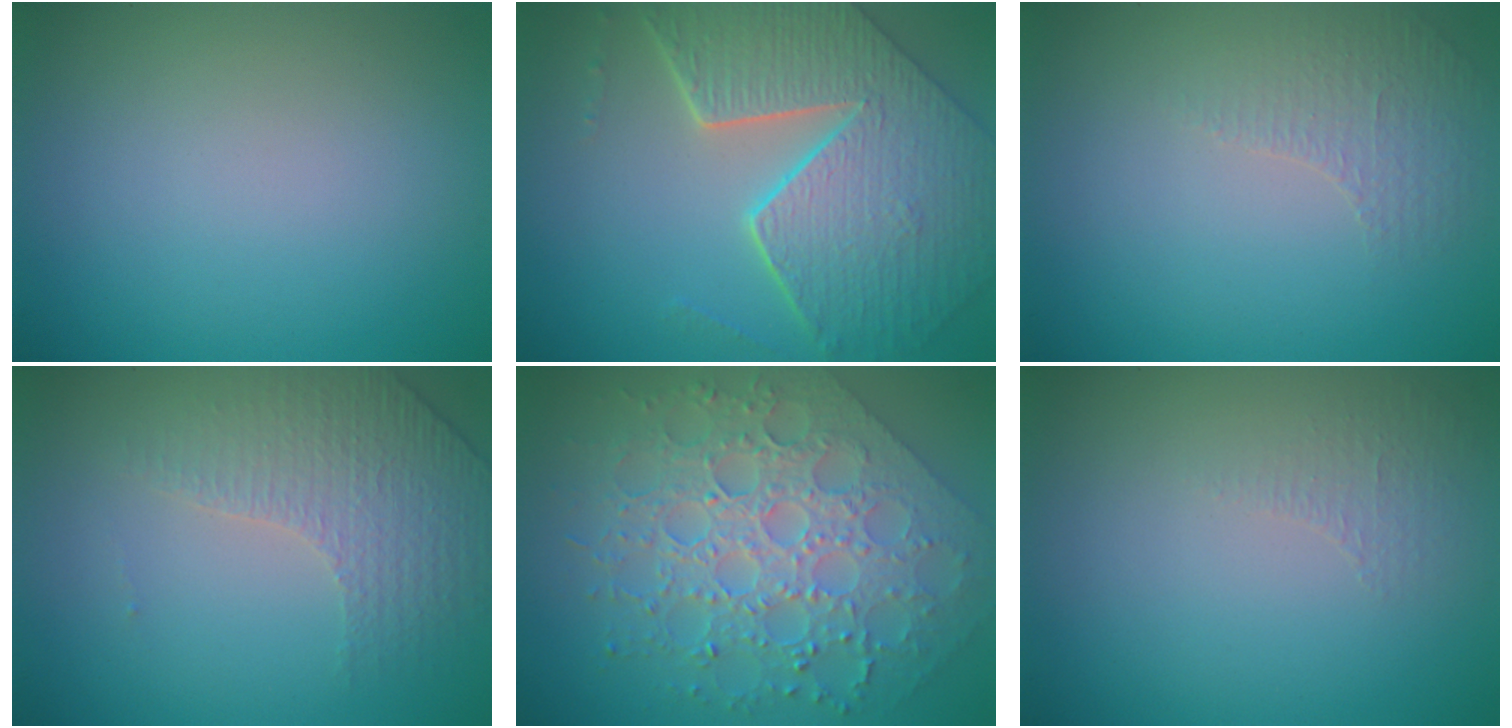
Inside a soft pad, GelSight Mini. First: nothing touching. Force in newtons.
{"total": 8.8, "press": 6.3, "slide": 6.2}
{"total": 1.1, "press": 0.7, "slide": 0.8}
{"total": 4.3, "press": 2.9, "slide": 3.2}
{"total": 8.4, "press": 6.2, "slide": 5.6}
{"total": 0.8, "press": 0.4, "slide": 0.7}